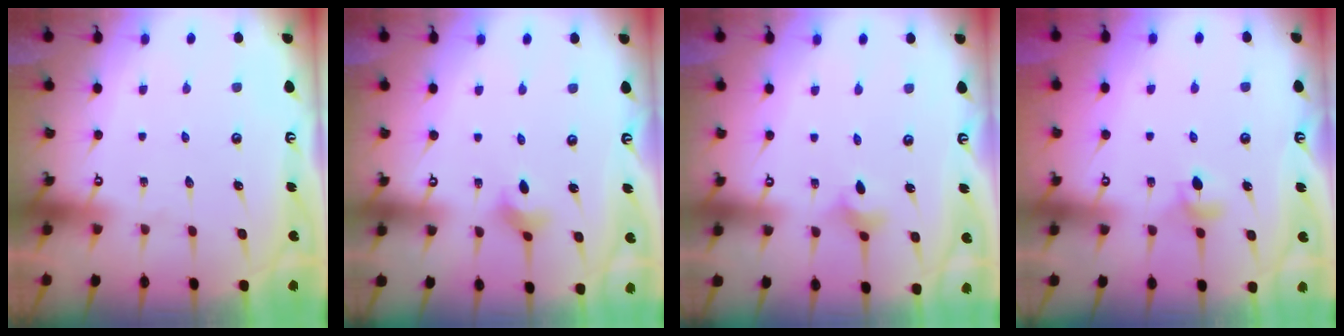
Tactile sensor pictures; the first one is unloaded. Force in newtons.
{"total": 3.1, "press": 3.0, "slide": 0.7}
{"total": 3.1, "press": 3.1, "slide": 0.6}
{"total": 4.6, "press": 4.5, "slide": 0.9}